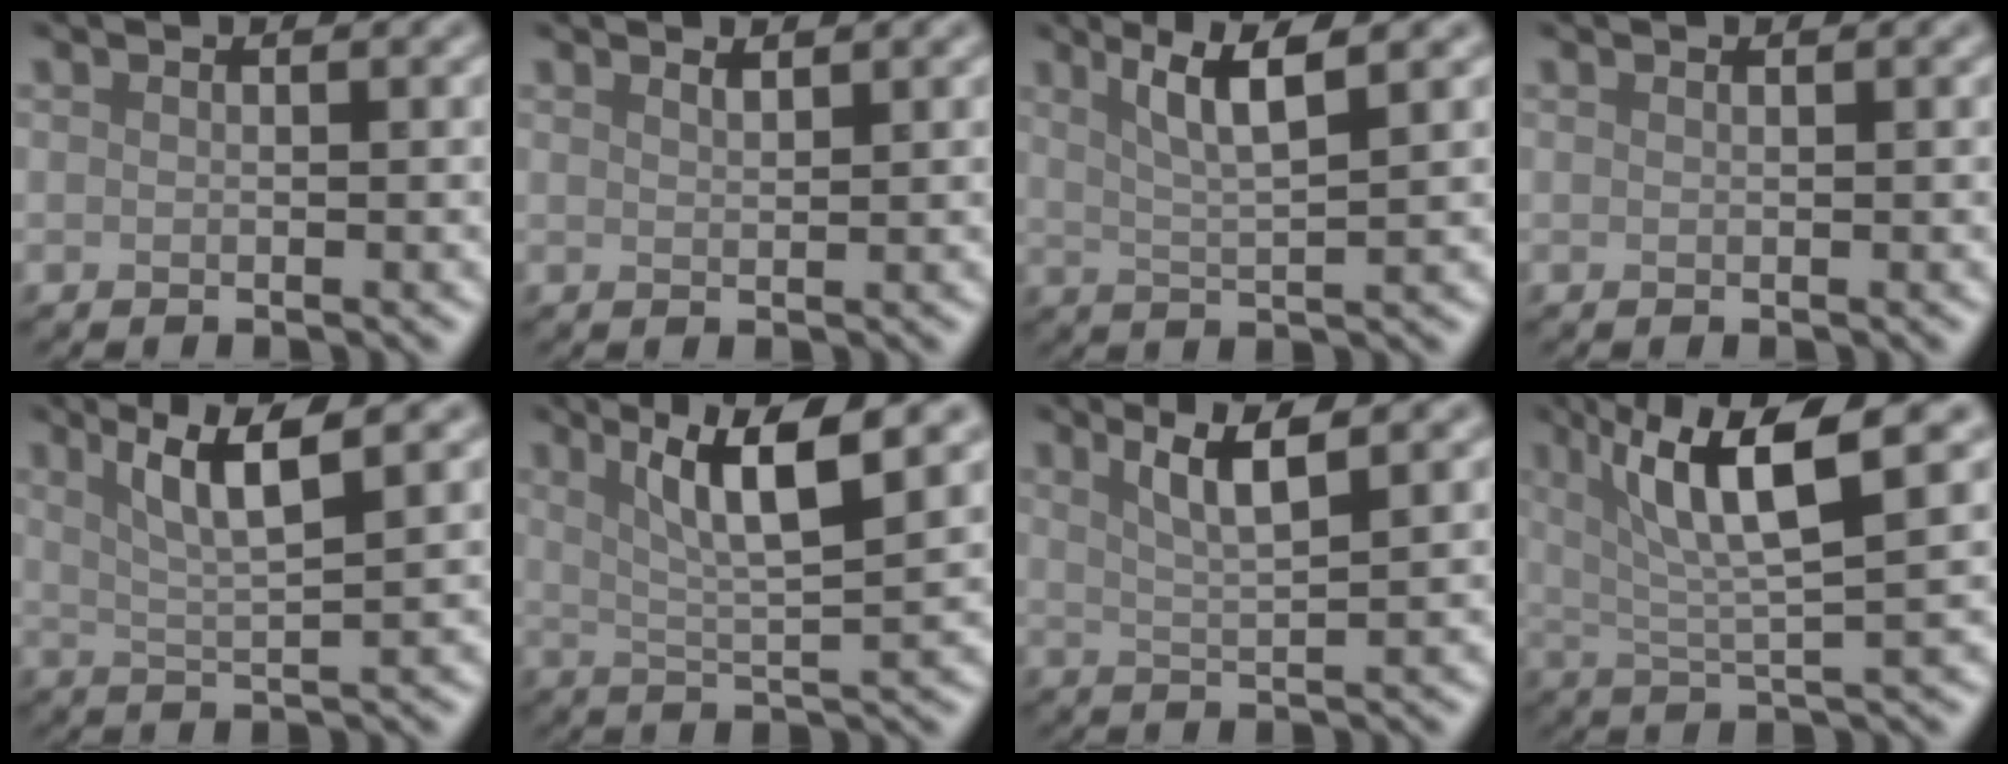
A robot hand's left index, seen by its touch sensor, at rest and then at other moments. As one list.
[{"total": 0.7, "force": [0.6, 0.2, 0.3], "torque": [-0.001, 0.001, 0.012]}, {"total": 4.6, "force": [2.0, 0.7, 4.0], "torque": [-0.075, 0.000, 0.040]}, {"total": 0.0}, {"total": 5.1, "force": [2.3, 0.8, 4.5], "torque": [-0.082, 0.002, 0.045]}, {"total": 7.2, "force": [3.1, 1.4, 6.4], "torque": [-0.105, 0.004, 0.059]}, {"total": 3.7, "force": [1.9, 0.5, 3.1], "torque": [-0.059, 0.000, 0.038]}, {"total": 7.9, "force": [3.3, 1.7, 6.9], "torque": [-0.116, 0.008, 0.061]}]